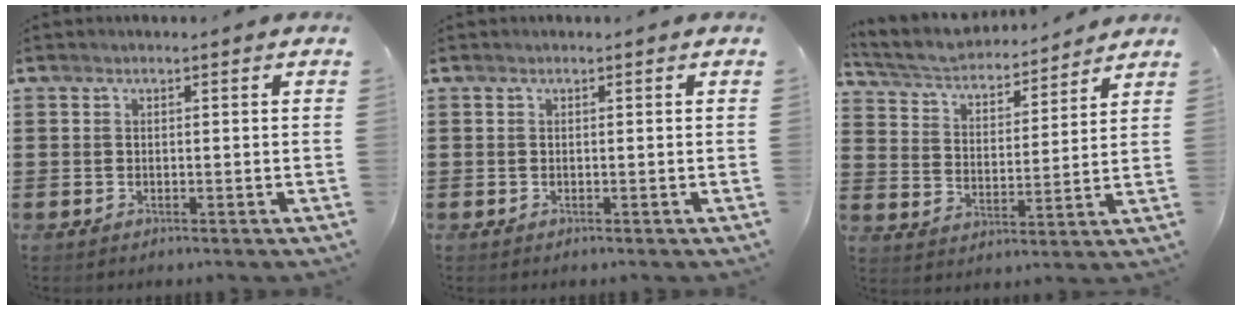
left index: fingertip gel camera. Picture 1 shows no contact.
{"total": 0.0}
{"total": 4.4, "force": [4.2, 0.7, 1.0], "torque": [-0.044, -0.031, 0.067]}